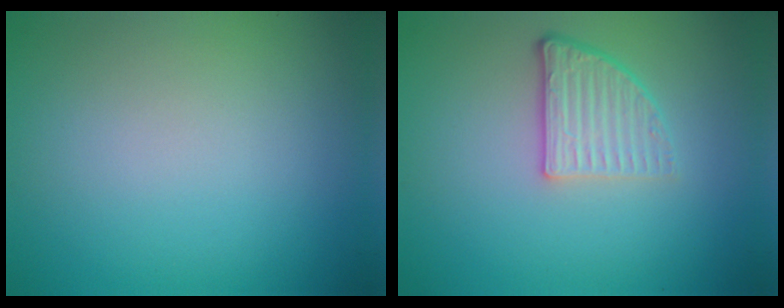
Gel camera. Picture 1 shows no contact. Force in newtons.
{"total": 3.3, "press": 2.5, "slide": 2.2}